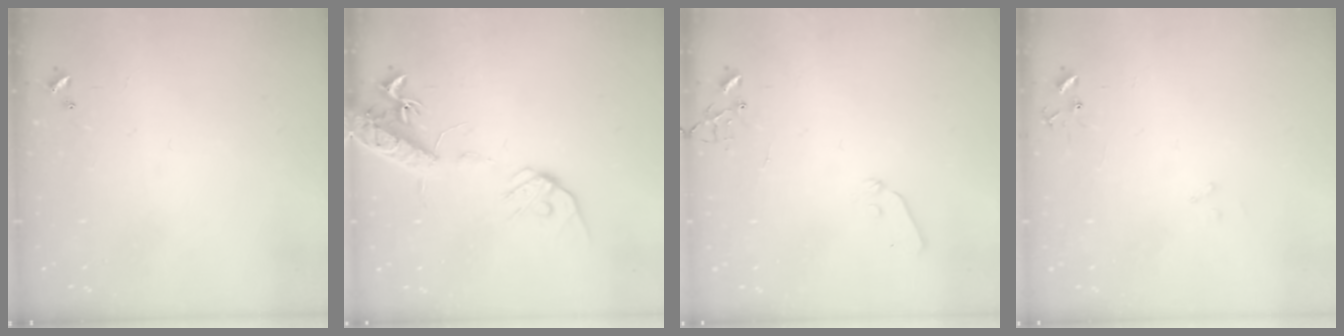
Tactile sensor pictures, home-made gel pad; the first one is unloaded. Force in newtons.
{"total": 16.4, "press": 16.1, "slide": 3.0}
{"total": 4.9, "press": 4.8, "slide": 0.7}
{"total": 7.8, "press": 7.8, "slide": 0.7}